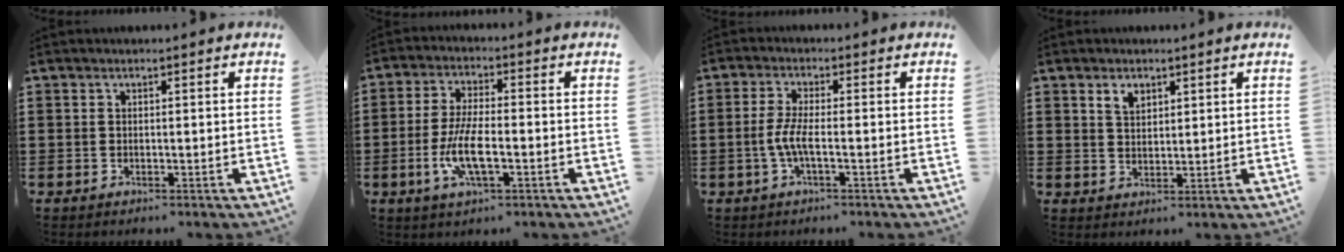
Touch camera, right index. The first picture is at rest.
{"total": 7.6, "force": [-2.4, 2.3, 6.8], "torque": [-0.147, -0.011, -0.047]}
{"total": 4.2, "force": [-1.2, 0.7, 4.0], "torque": [-0.099, -0.008, -0.033]}
{"total": 2.5, "force": [1.7, 1.5, 1.1], "torque": [-0.028, 0.004, 0.033]}